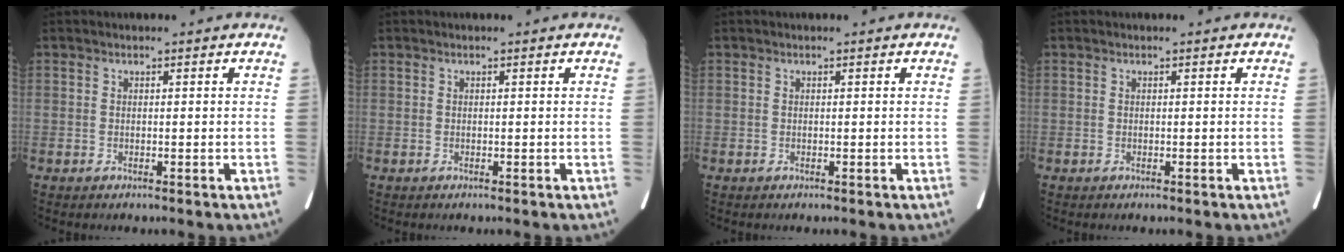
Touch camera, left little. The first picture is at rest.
{"total": 0.0}
{"total": 0.0}
{"total": 0.0}